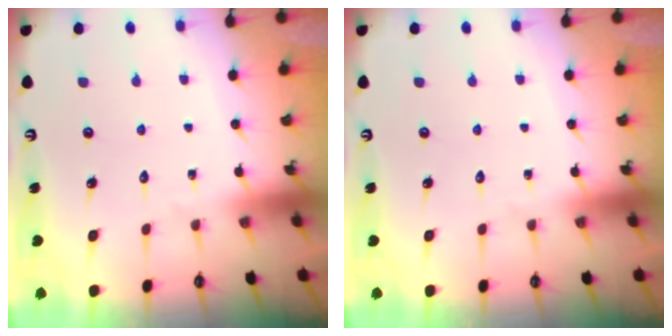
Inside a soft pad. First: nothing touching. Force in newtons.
{"total": 0.0}